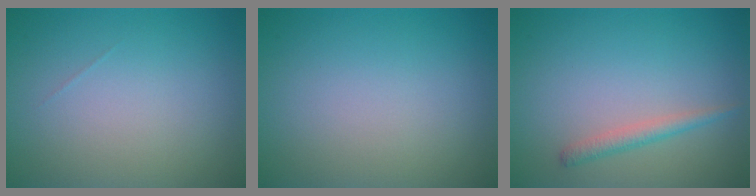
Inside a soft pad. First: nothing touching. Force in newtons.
{"total": 0.0}
{"total": 1.6, "press": 1.6, "slide": 0.1}